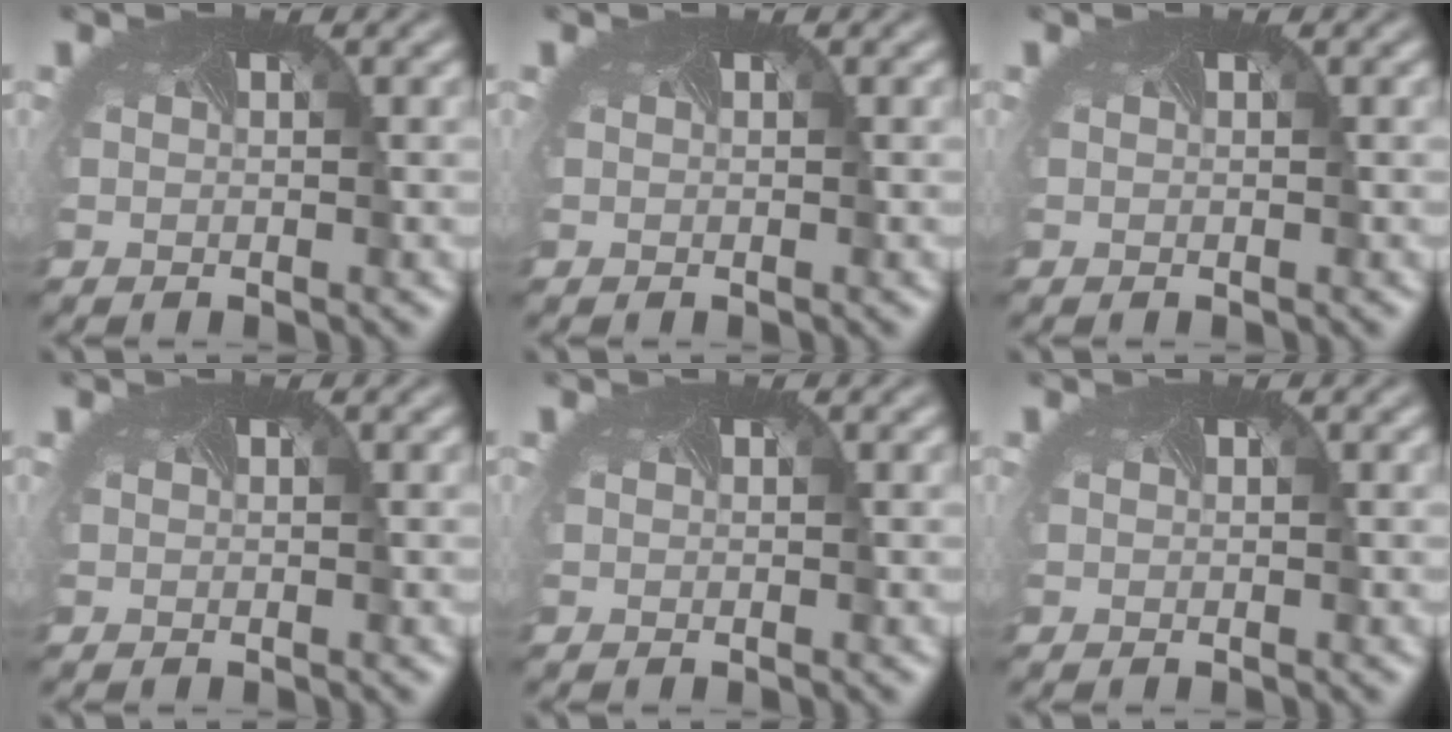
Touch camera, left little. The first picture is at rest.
{"total": 0.0}
{"total": 0.0}
{"total": 0.0}
{"total": 0.0}
{"total": 0.0}